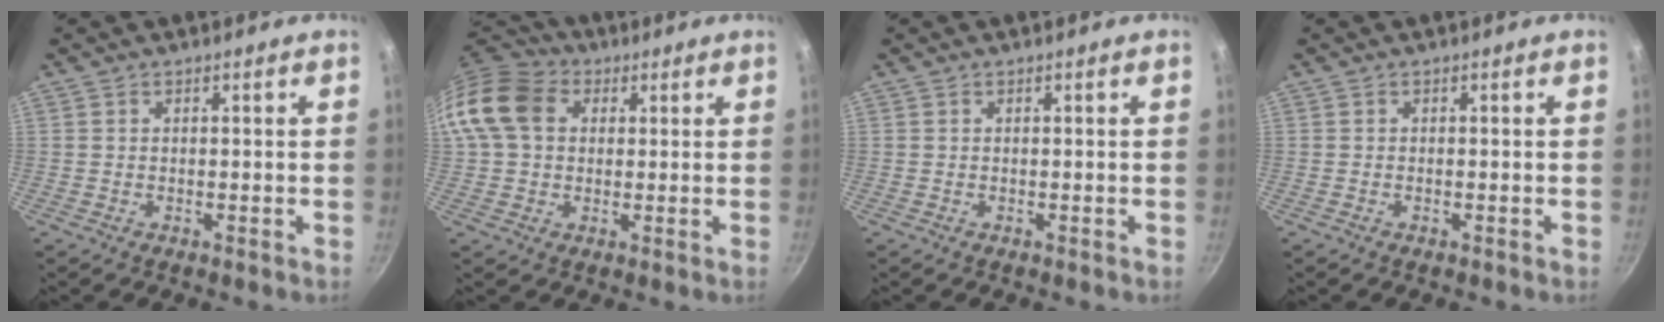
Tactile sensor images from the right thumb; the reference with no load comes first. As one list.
[{"total": 12.4, "force": [2.5, 9.7, 7.3], "torque": [-0.125, 0.021, 0.028]}, {"total": 0.0}, {"total": 0.0}]